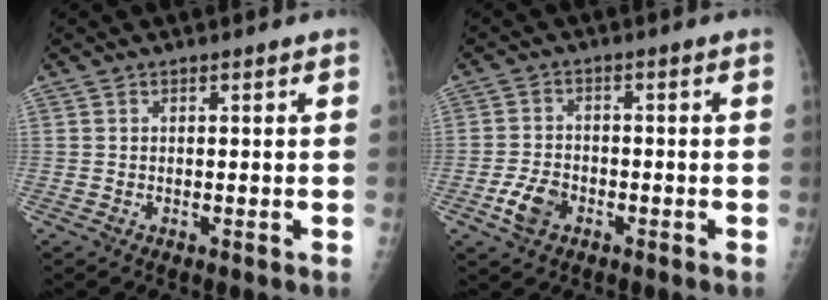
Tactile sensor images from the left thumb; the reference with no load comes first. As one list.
[{"total": 5.1, "force": [-2.3, 3.3, 3.1], "torque": [-0.060, 0.013, -0.044]}]